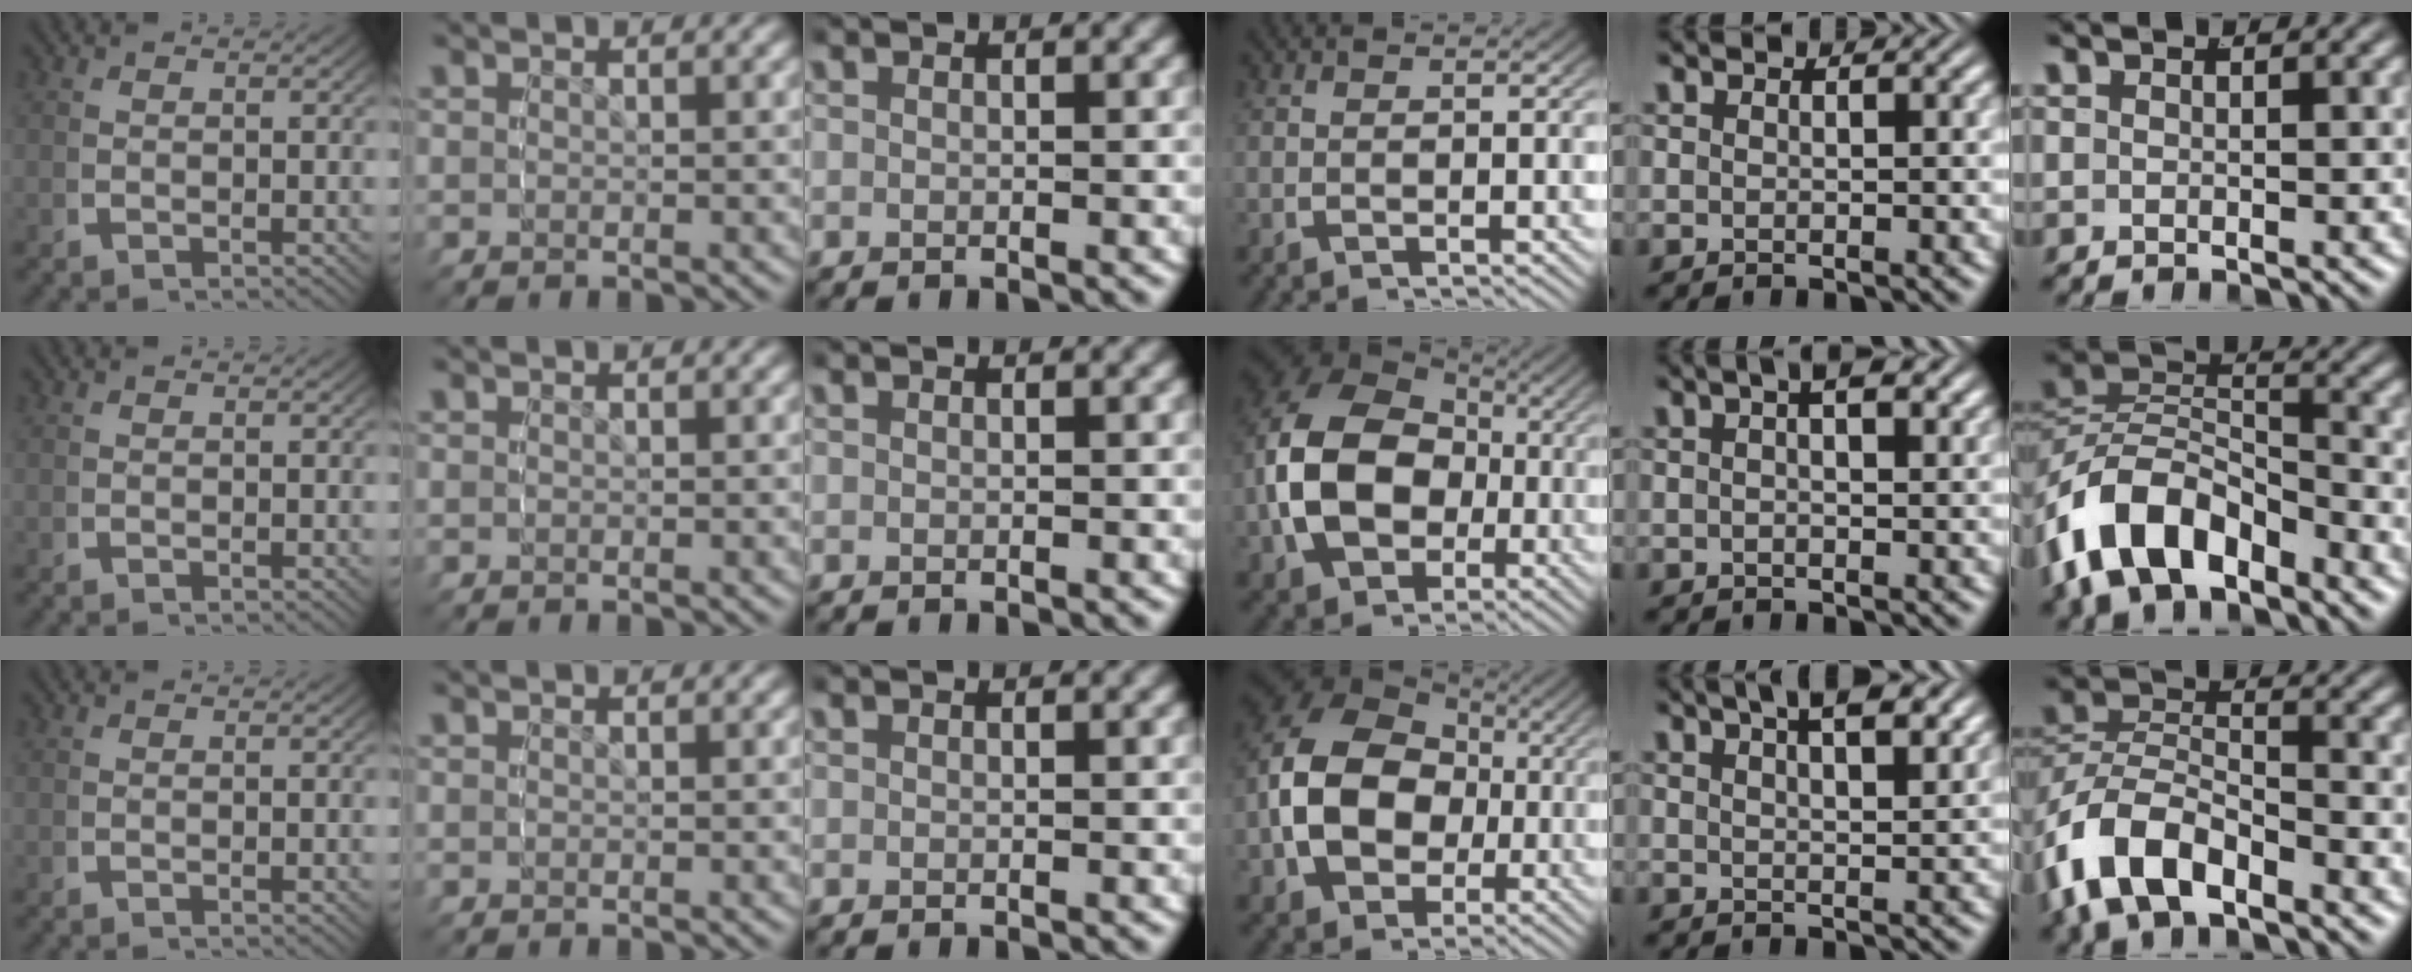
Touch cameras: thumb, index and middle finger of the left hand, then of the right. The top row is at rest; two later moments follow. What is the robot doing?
{"motion": "grasp_and_lifting", "object": "cloth"}